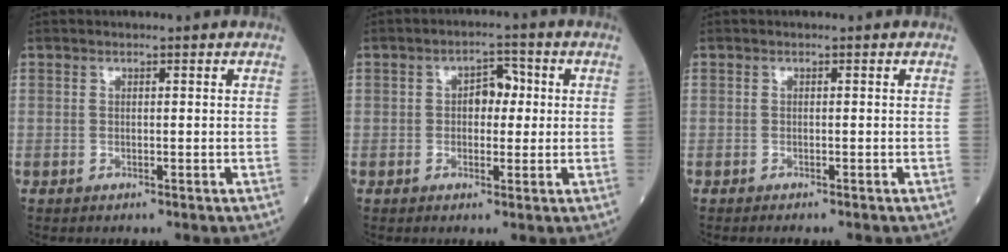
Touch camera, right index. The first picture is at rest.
{"total": 4.3, "force": [0.4, 2.5, 3.4], "torque": [-0.049, 0.016, 0.005]}
{"total": 1.8, "force": [-1.6, 0.0, 0.8], "torque": [-0.009, -0.001, -0.019]}